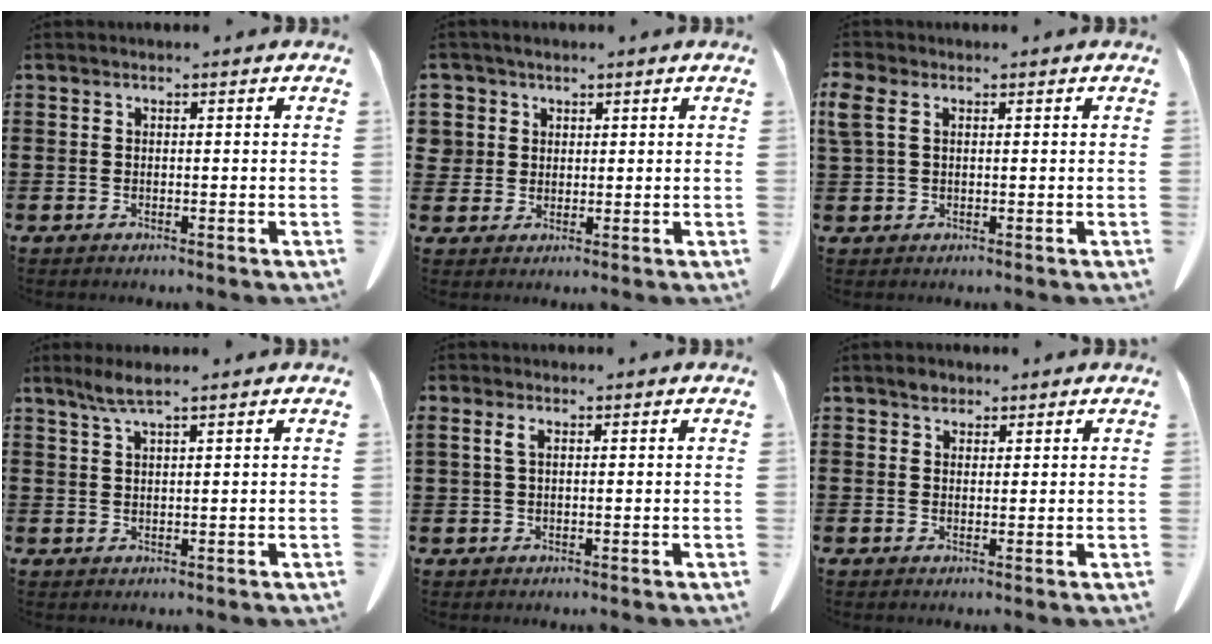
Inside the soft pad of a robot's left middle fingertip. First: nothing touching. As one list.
[{"total": 3.3, "force": [1.5, 3.0, 0.2], "torque": [-0.011, 0.008, 0.027]}, {"total": 2.5, "force": [0.9, 1.5, 1.8], "torque": [-0.057, -0.001, 0.012]}, {"total": 3.0, "force": [2.1, 0.2, 2.1], "torque": [-0.046, -0.001, 0.038]}, {"total": 1.8, "force": [0.7, 0.7, 1.5], "torque": [-0.034, 0.004, 0.012]}, {"total": 1.8, "force": [1.4, 1.0, 0.4], "torque": [-0.003, -0.001, 0.026]}]